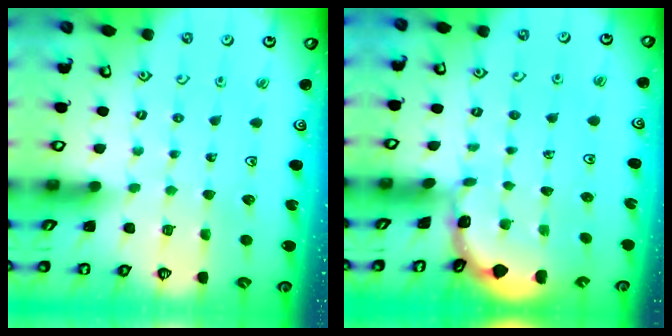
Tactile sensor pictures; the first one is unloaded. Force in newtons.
{"total": 1.2, "press": 1.2, "slide": 0.1}